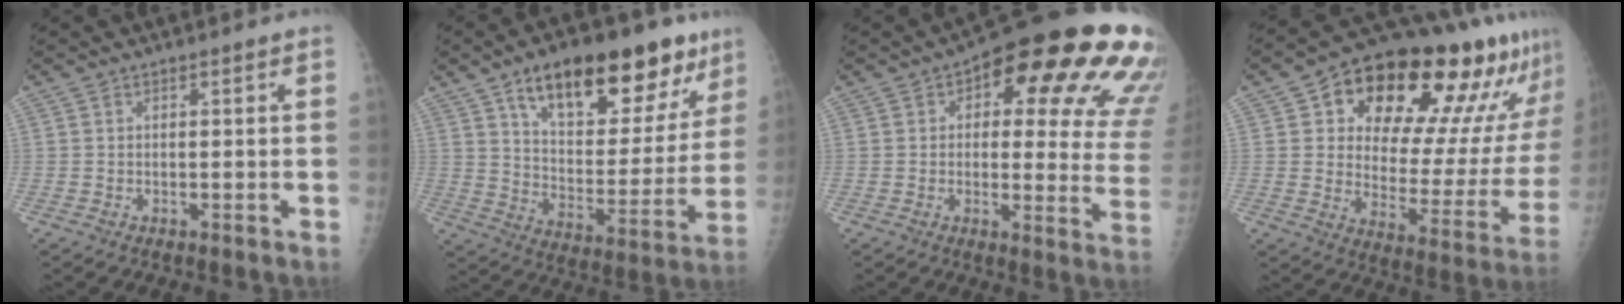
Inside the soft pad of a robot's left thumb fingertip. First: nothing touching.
{"total": 25.5, "force": [14.9, 11.3, 17.4], "torque": [-0.208, -0.031, 0.232]}
{"total": 24.7, "force": [10.6, 9.6, 20.2], "torque": [-0.191, -0.003, 0.125]}
{"total": 27.6, "force": [15.5, 12.9, 18.8], "torque": [-0.224, -0.024, 0.228]}